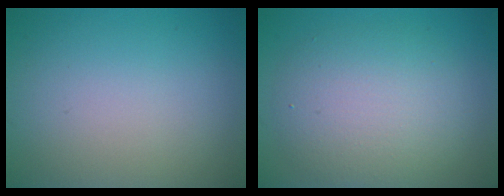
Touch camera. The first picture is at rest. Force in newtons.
{"total": 5.8, "press": 5.8, "slide": 0.2}